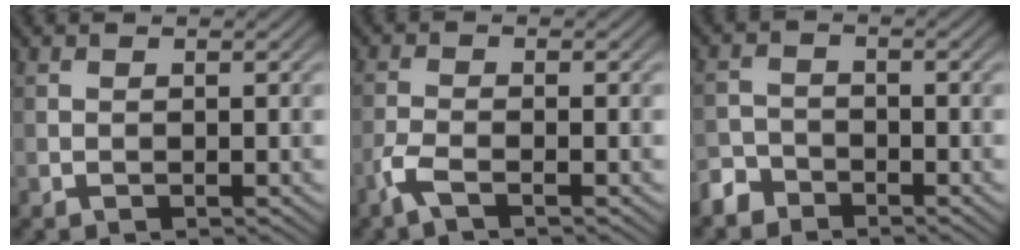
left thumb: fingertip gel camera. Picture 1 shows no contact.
{"total": 2.6, "force": [-1.7, 0.5, 1.9], "torque": [-0.046, 0.000, -0.045]}
{"total": 2.9, "force": [-2.4, 1.5, 0.6], "torque": [-0.011, 0.000, -0.059]}